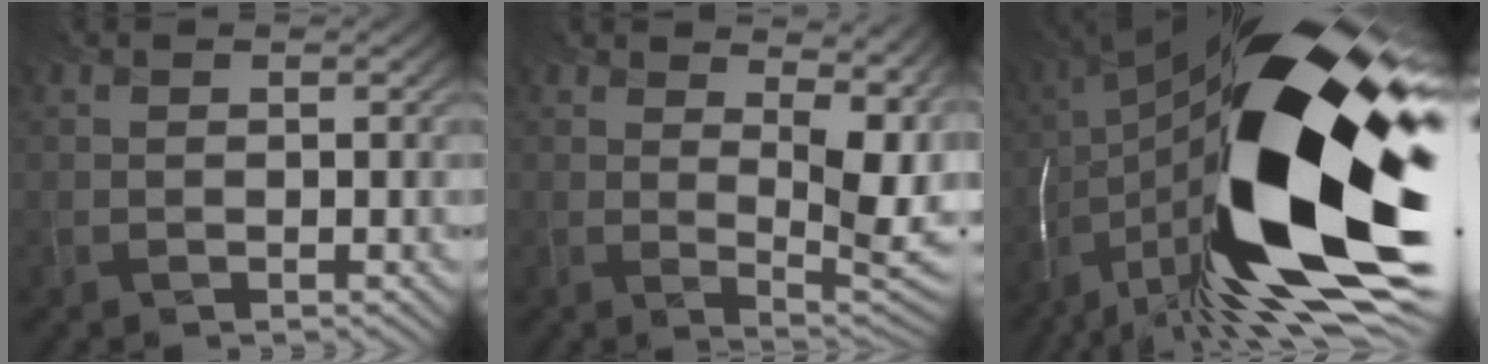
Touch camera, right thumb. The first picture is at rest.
{"total": 9.5, "force": [3.6, 3.9, 7.9], "torque": [-0.124, -0.001, 0.066]}
{"total": 23.5, "force": [-4.4, 8.4, 21.5], "torque": [-0.407, -0.008, -0.091]}